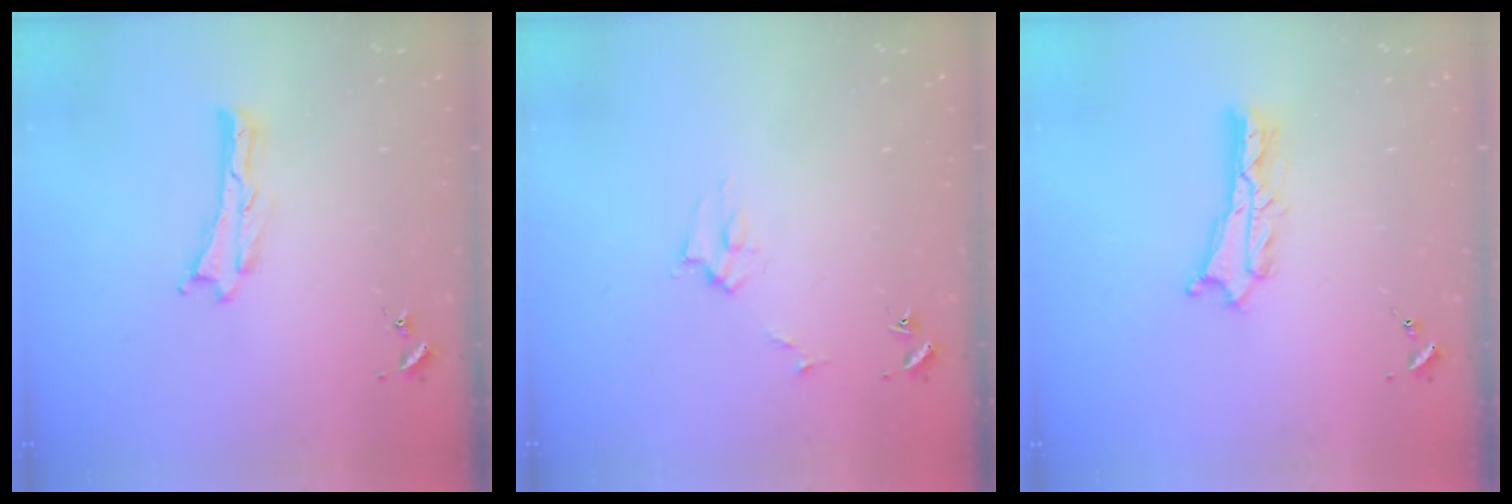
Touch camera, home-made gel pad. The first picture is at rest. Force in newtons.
{"total": 2.7, "press": 2.7, "slide": 0.3}
{"total": 2.4, "press": 2.4, "slide": 0.2}